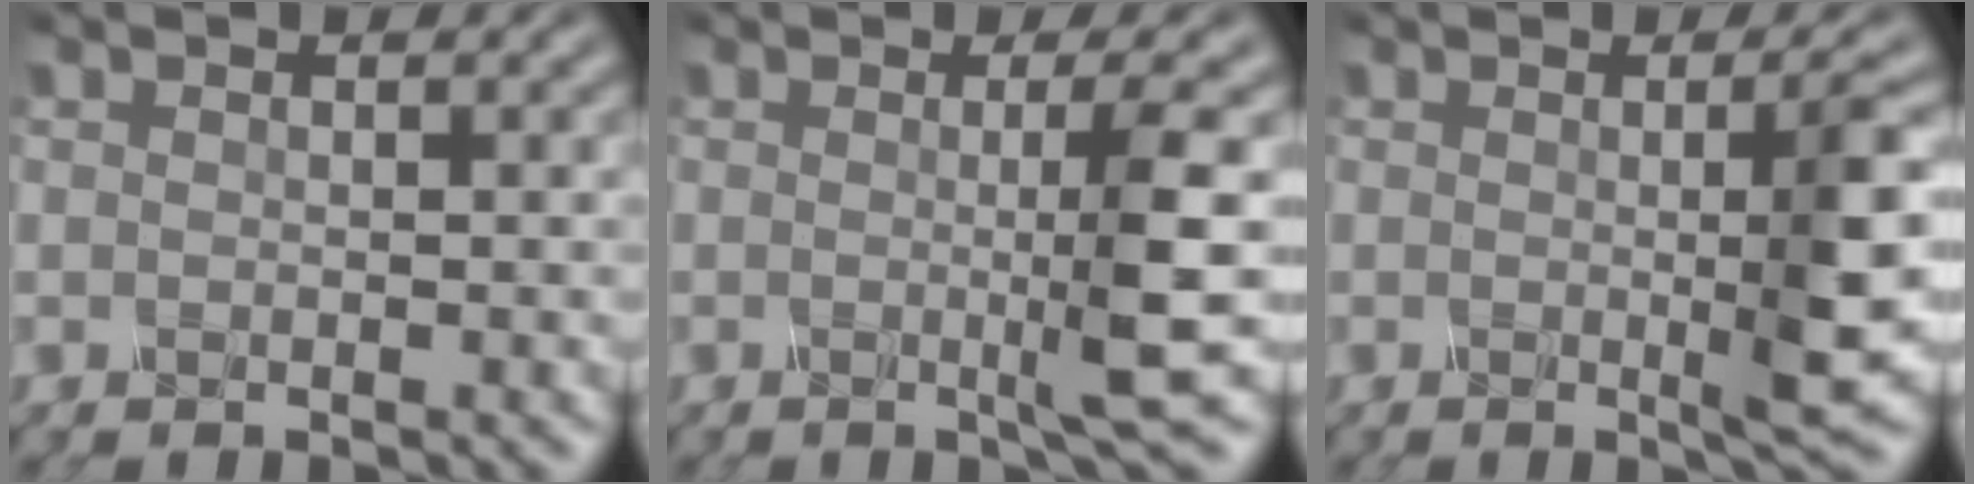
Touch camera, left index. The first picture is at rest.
{"total": 4.4, "force": [-0.1, 0.1, 4.4], "torque": [-0.073, -0.008, -0.001]}
{"total": 5.1, "force": [0.0, 0.7, 5.0], "torque": [-0.079, -0.001, 0.003]}